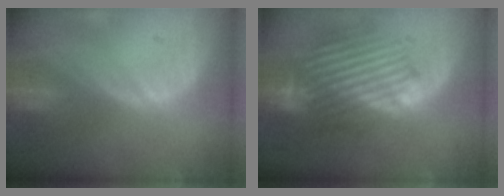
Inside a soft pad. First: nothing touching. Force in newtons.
{"total": 9.7, "press": 9.0, "slide": 3.6}